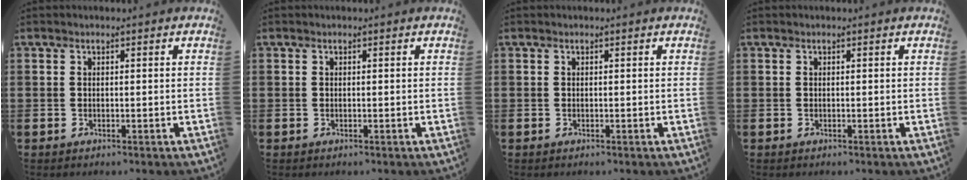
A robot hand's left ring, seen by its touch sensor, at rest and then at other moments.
{"total": 0.0}
{"total": 0.0}
{"total": 0.0}